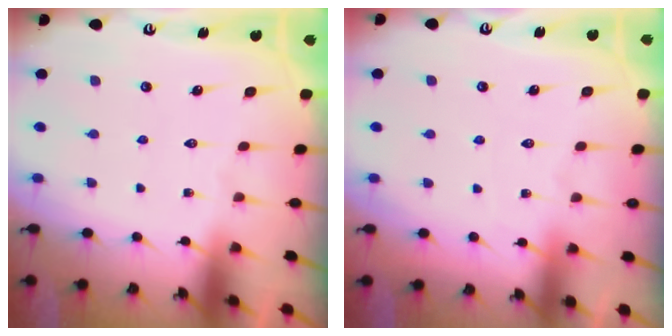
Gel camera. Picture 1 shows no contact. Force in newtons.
{"total": 2.3, "press": 2.3, "slide": 0.3}